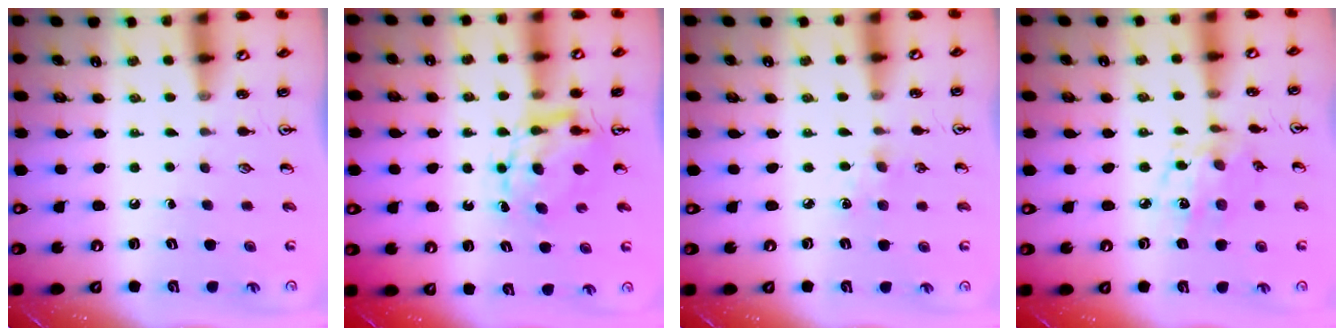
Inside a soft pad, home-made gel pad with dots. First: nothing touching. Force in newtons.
{"total": 6.6, "press": 6.6, "slide": 0.6}
{"total": 3.9, "press": 3.9, "slide": 0.5}
{"total": 7.1, "press": 7.1, "slide": 0.5}